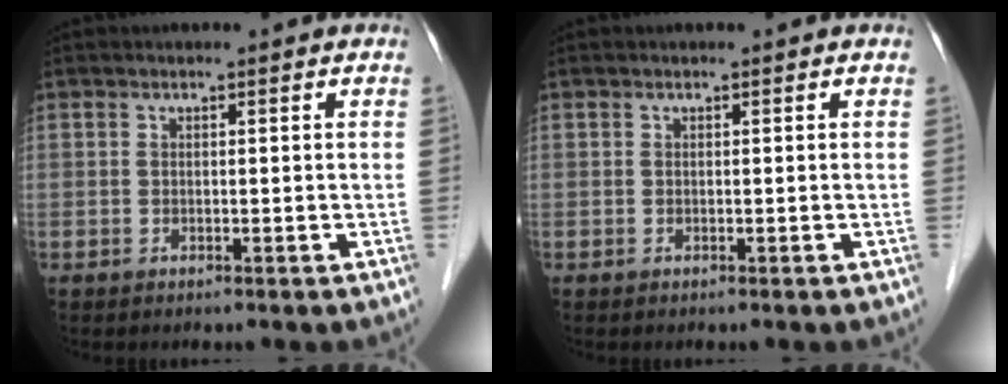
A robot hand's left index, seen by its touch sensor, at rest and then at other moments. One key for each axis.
{"total": 0.0}